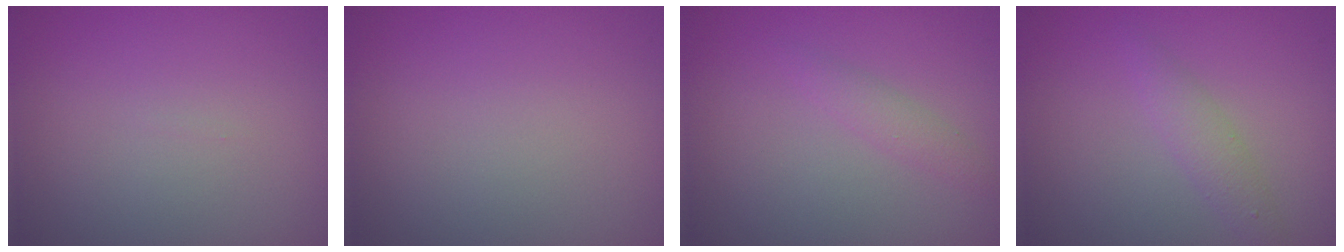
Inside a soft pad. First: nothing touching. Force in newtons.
{"total": 0.0}
{"total": 1.3, "press": 1.3, "slide": 0.0}
{"total": 1.8, "press": 1.8, "slide": 0.0}